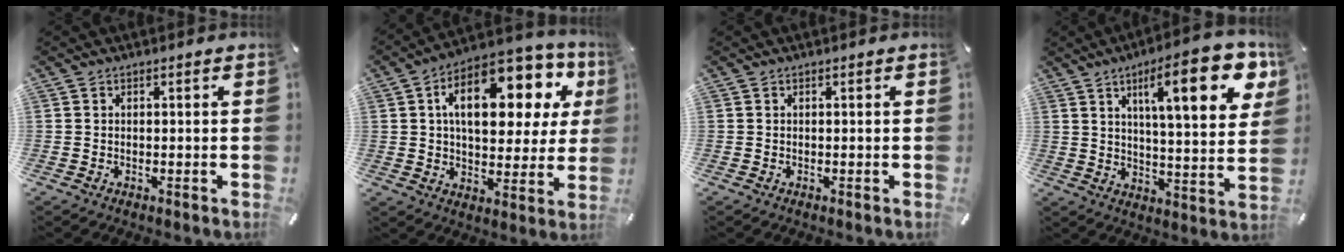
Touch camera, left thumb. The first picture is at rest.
{"total": 20.0, "force": [7.5, 10.4, 15.3], "torque": [-0.234, -0.029, 0.123]}
{"total": 0.0}
{"total": 19.3, "force": [8.8, 5.9, 16.1], "torque": [-0.234, -0.032, 0.128]}